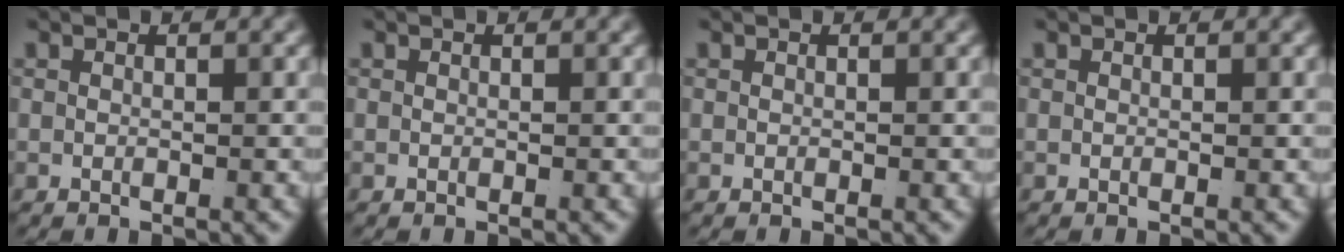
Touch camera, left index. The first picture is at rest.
{"total": 0.0}
{"total": 0.0}
{"total": 0.0}